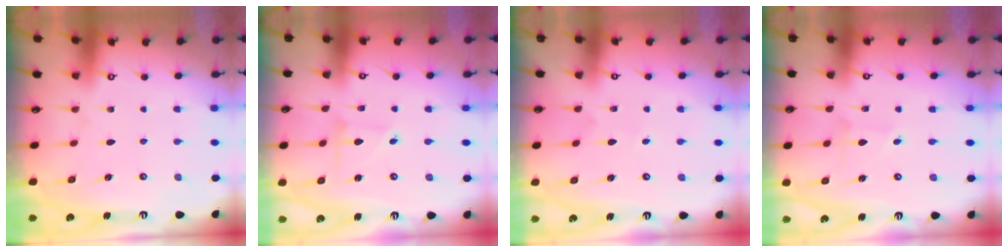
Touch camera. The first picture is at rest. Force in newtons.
{"total": 2.6, "press": 2.6, "slide": 0.3}
{"total": 2.9, "press": 2.9, "slide": 0.3}
{"total": 1.2, "press": 1.2, "slide": 0.1}